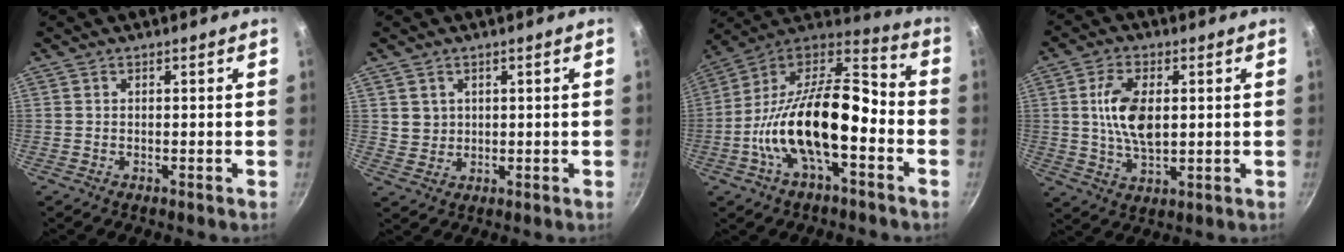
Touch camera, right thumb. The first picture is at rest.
{"total": 3.2, "force": [1.1, 2.9, 0.8], "torque": [0.005, 0.005, 0.027]}
{"total": 22.7, "force": [-5.7, 10.3, 19.5], "torque": [-0.338, 0.047, -0.120]}
{"total": 10.2, "force": [1.5, 5.4, 8.5], "torque": [-0.150, -0.005, 0.029]}